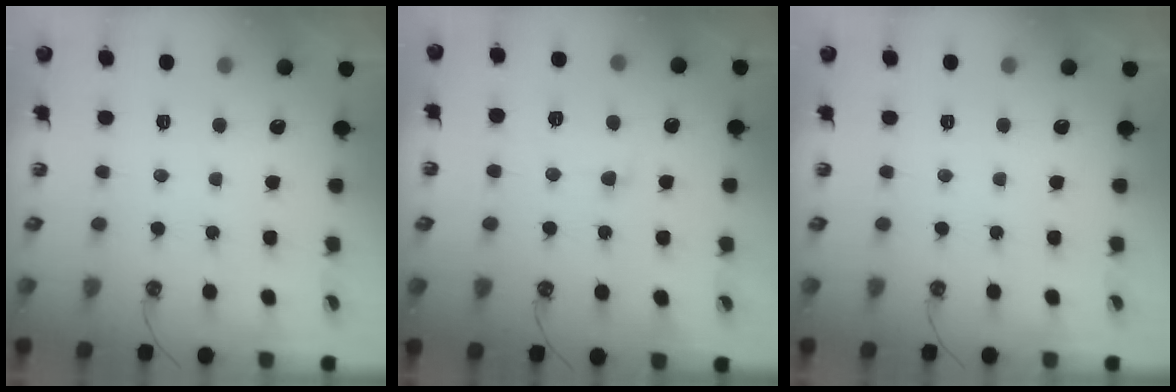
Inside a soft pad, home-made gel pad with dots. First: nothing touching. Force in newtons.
{"total": 1.6, "press": 1.4, "slide": 0.8}
{"total": 0.0}